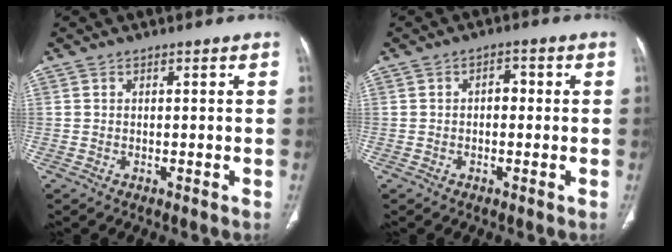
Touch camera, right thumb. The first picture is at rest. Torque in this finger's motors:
{"motor_torque": [-0.42, 0.51, -0.08, 0.18, 0.09]}